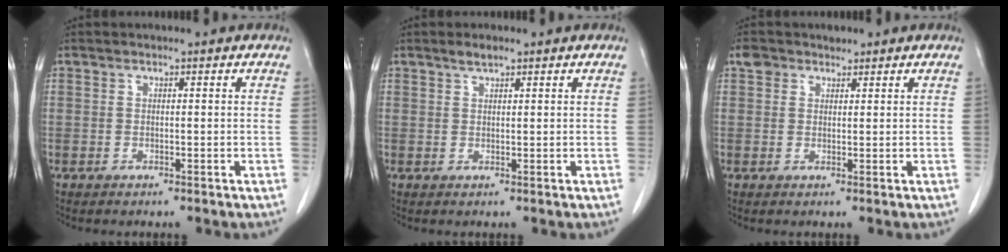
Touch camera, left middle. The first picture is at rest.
{"total": 1.5, "force": [1.2, 0.3, 0.8], "torque": [-0.020, 0.001, 0.024]}
{"total": 2.4, "force": [1.7, 1.7, 0.4], "torque": [-0.009, 0.012, 0.029]}